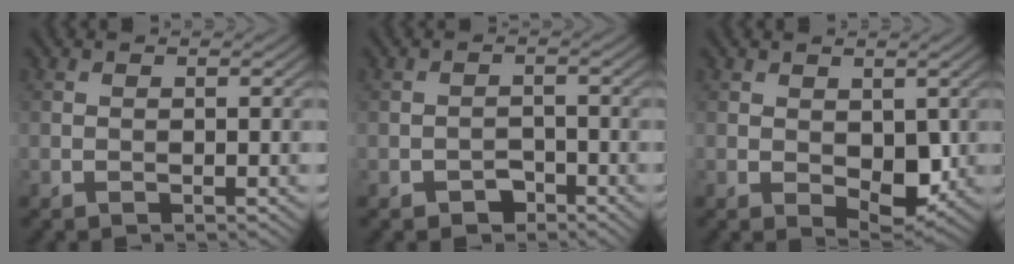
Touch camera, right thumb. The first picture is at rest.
{"total": 2.1, "force": [-1.4, 1.2, 0.8], "torque": [-0.011, 0.004, -0.027]}
{"total": 4.5, "force": [0.2, 2.8, 3.5], "torque": [-0.063, -0.013, 0.011]}